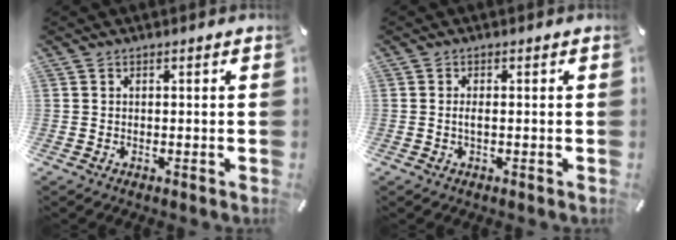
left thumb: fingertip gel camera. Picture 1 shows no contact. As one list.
[{"total": 1.5, "force": [-0.2, 0.5, 1.4], "torque": [-0.027, -0.001, -0.003]}]